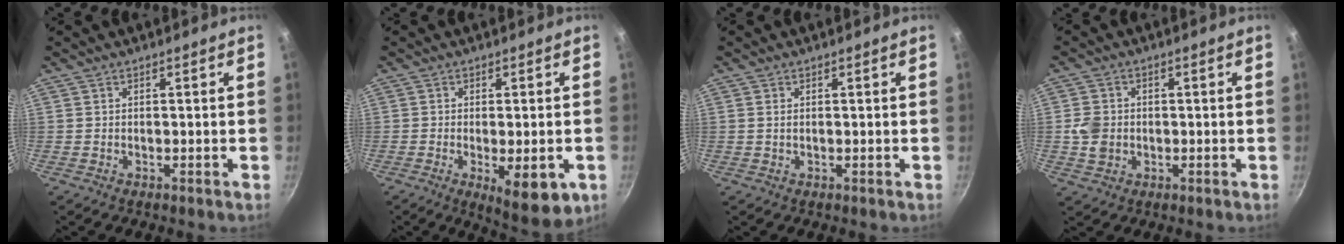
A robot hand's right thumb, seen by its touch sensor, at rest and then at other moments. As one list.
[{"total": 9.8, "force": [-3.1, 3.6, 8.5], "torque": [-0.115, -0.012, -0.036]}, {"total": 0.9, "force": [0.2, 0.5, 0.7], "torque": [-0.017, 0.001, 0.006]}, {"total": 4.8, "force": [-0.4, 4.0, 2.6], "torque": [-0.040, 0.005, -0.004]}]